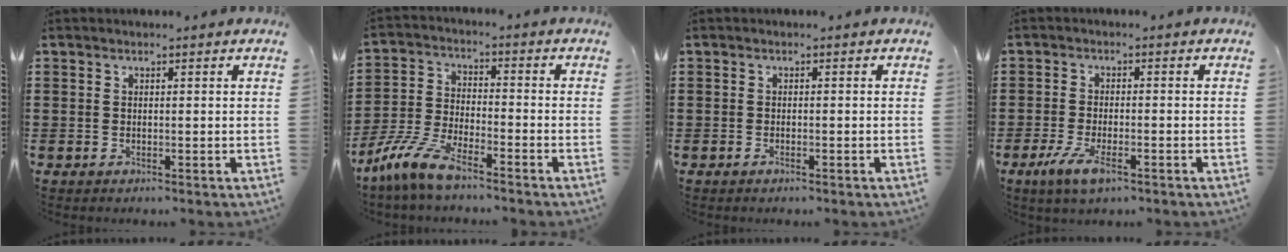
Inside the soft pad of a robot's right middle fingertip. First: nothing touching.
{"total": 8.3, "force": [-6.8, 1.5, 4.6], "torque": [-0.115, -0.002, -0.138]}
{"total": 0.6, "force": [-0.4, 0.0, 0.4], "torque": [-0.011, -0.004, -0.006]}
{"total": 5.1, "force": [-2.6, 1.7, 4.0], "torque": [-0.093, -0.007, -0.052]}